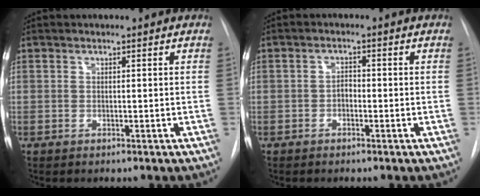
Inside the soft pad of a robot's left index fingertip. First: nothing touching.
{"total": 1.4, "force": [-0.6, 0.8, 0.9], "torque": [-0.013, 0.003, -0.014]}